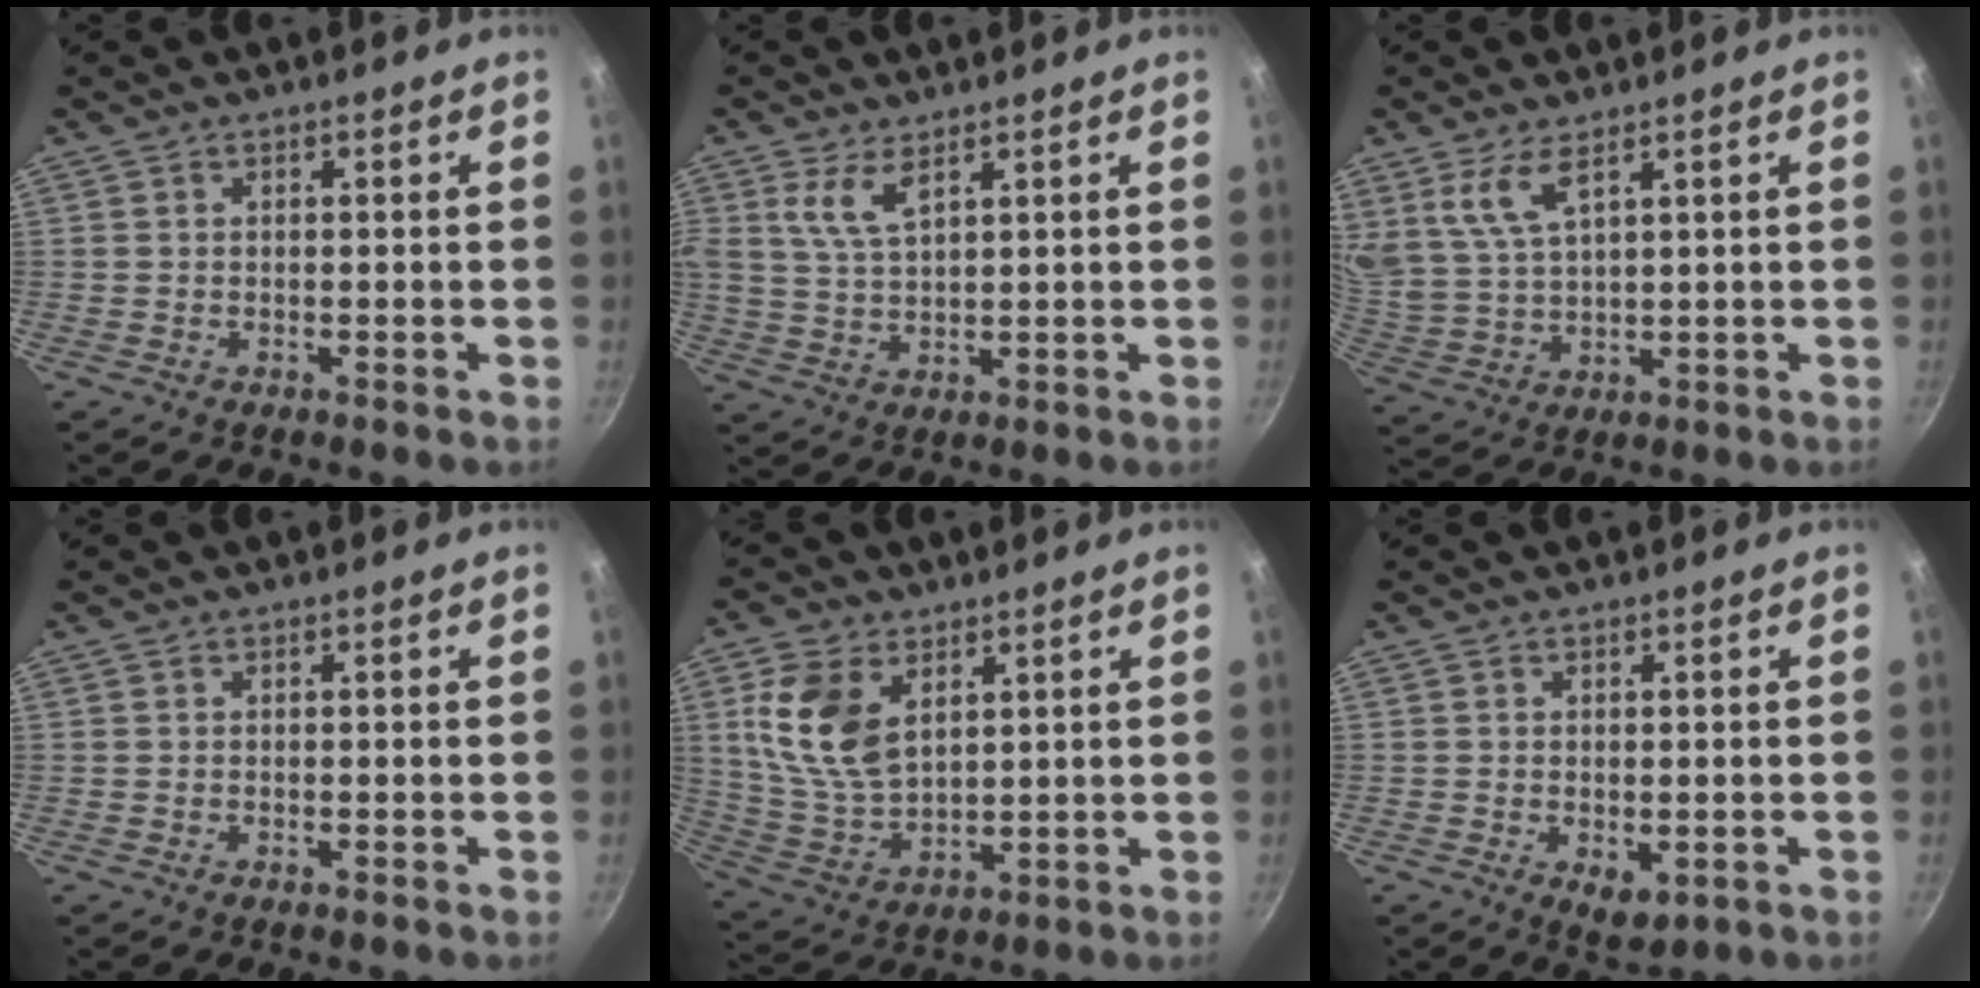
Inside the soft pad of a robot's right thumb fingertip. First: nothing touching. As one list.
[{"total": 5.7, "force": [3.0, 2.6, 4.1], "torque": [-0.078, -0.019, 0.064]}, {"total": 7.4, "force": [4.3, 3.1, 5.2], "torque": [-0.101, -0.026, 0.099]}, {"total": 0.0}, {"total": 12.9, "force": [4.5, 8.0, 9.0], "torque": [-0.166, -0.023, 0.099]}, {"total": 4.0, "force": [-0.8, 2.3, 3.1], "torque": [-0.043, -0.011, -0.005]}]